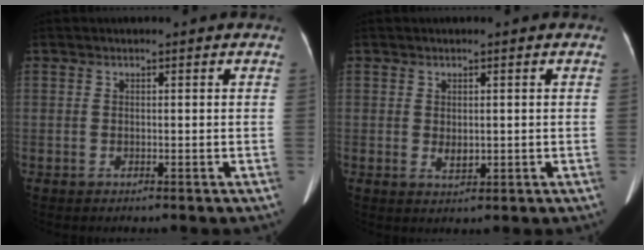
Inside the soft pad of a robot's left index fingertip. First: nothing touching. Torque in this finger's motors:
{"motor_torque": [0.03, 0.01, 0.00, 0.00]}